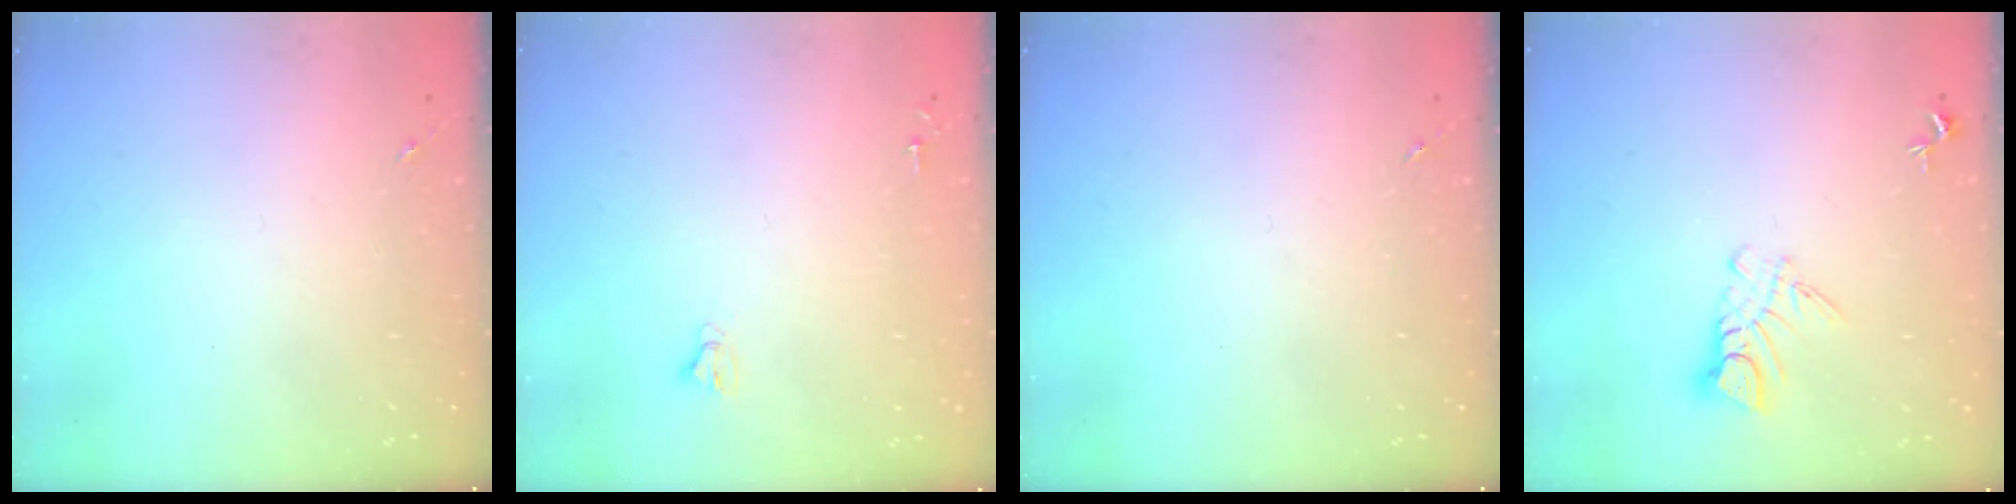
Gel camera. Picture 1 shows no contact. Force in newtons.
{"total": 2.4, "press": 2.4, "slide": 0.2}
{"total": 0.0}
{"total": 6.6, "press": 6.5, "slide": 0.6}